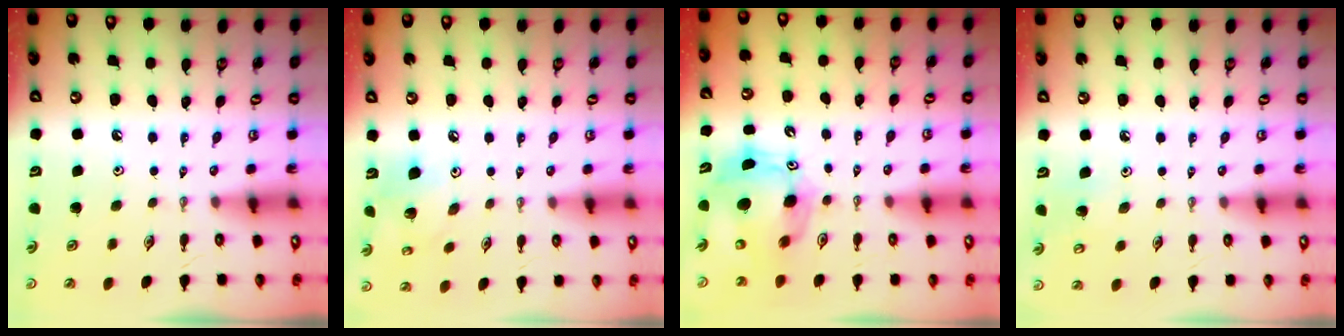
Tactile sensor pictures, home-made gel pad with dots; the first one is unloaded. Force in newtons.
{"total": 11.0, "press": 10.8, "slide": 1.6}
{"total": 10.9, "press": 10.7, "slide": 2.0}
{"total": 7.0, "press": 6.9, "slide": 0.9}